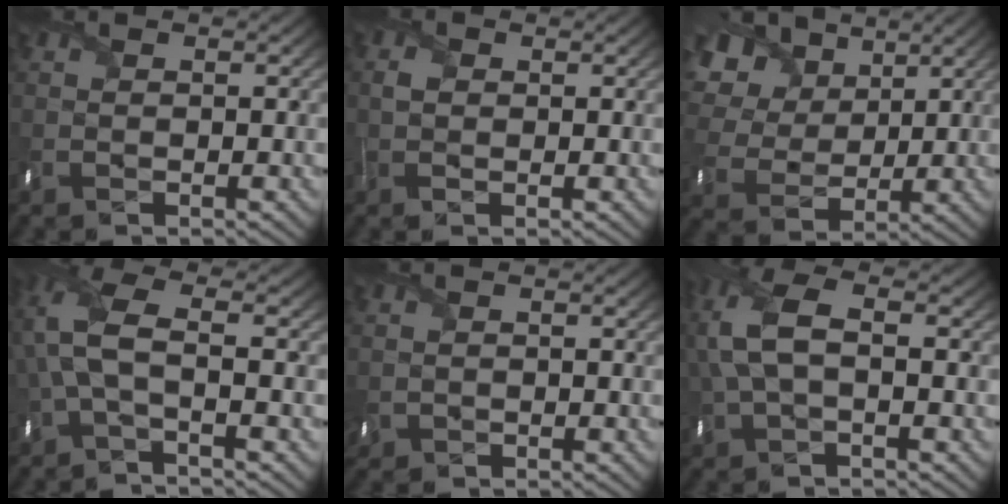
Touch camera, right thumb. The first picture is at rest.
{"total": 1.5, "force": [0.1, 1.2, 0.9], "torque": [-0.021, 0.001, -0.003]}
{"total": 11.9, "force": [5.5, 8.2, 6.7], "torque": [-0.203, 0.039, 0.090]}
{"total": 6.9, "force": [-0.6, 2.8, 6.3], "torque": [-0.154, 0.018, -0.028]}
{"total": 1.3, "force": [-0.1, 1.1, 0.6], "torque": [-0.025, -0.004, -0.007]}
{"total": 8.8, "force": [0.9, 4.6, 7.4], "torque": [-0.204, 0.013, 0.011]}